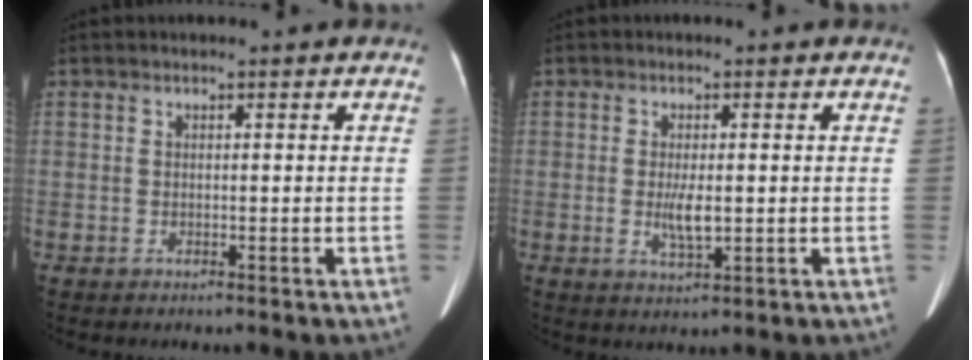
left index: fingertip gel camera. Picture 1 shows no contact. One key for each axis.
{"total": 3.5, "fx": -0.2, "fy": 0.9, "fz": 3.3, "tx": -0.065, "ty": -0.007, "tz": -0.001}